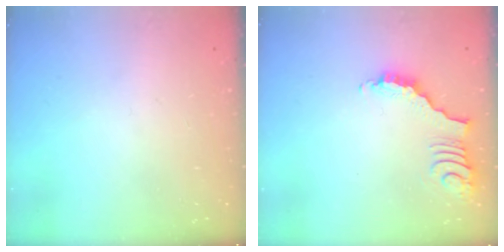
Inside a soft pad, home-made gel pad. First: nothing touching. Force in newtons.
{"total": 3.6, "press": 3.6, "slide": 0.5}